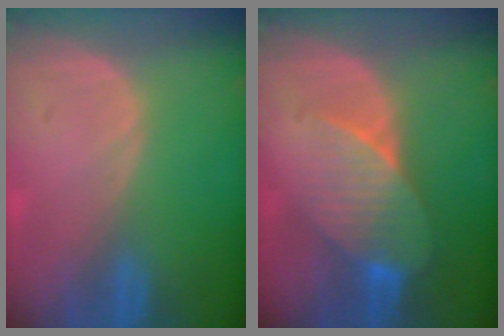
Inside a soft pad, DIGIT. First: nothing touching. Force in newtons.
{"total": 8.0, "press": 7.2, "slide": 3.4}